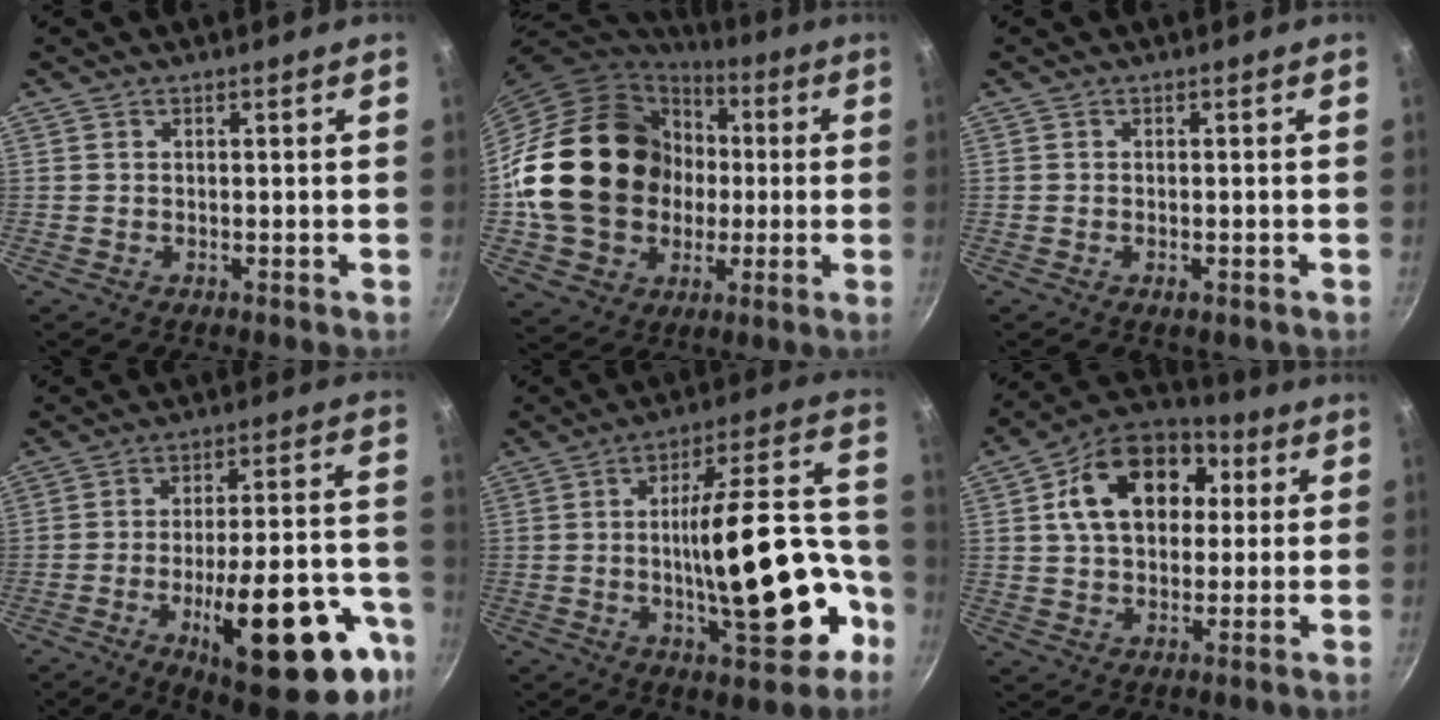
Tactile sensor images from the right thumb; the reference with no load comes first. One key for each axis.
{"total": 24.3, "fx": 0.4, "fy": 20.3, "fz": 13.3, "tx": -0.216, "ty": 0.031, "tz": 0.024}
{"total": 1.2, "fx": -0.5, "fy": 0.5, "fz": 0.9, "tx": -0.015, "ty": 0.001, "tz": -0.009}
{"total": 26.3, "fx": -11.5, "fy": 9.4, "fz": 21.7, "tx": -0.255, "ty": 0.044, "tz": -0.156}
{"total": 22.6, "fx": -5.9, "fy": 8.8, "fz": 19.9, "tx": -0.259, "ty": 0.056, "tz": -0.076}
{"total": 17.8, "fx": 4.1, "fy": 12.6, "fz": 11.8, "tx": -0.170, "ty": 0.021, "tz": 0.052}